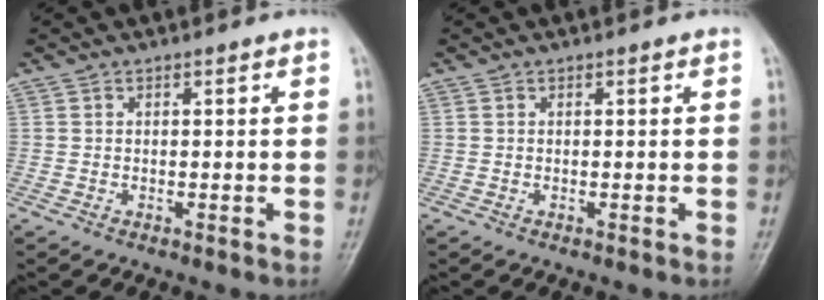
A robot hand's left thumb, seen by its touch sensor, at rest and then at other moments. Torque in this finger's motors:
{"motor_torque": [0.50, -0.24, -0.10, 0.11, 0.04]}